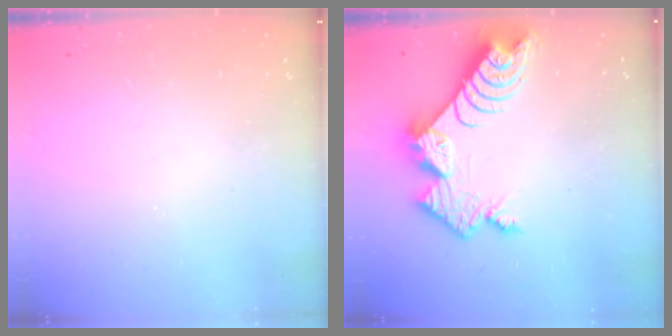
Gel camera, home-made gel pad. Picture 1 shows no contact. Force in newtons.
{"total": 11.2, "press": 11.1, "slide": 0.9}